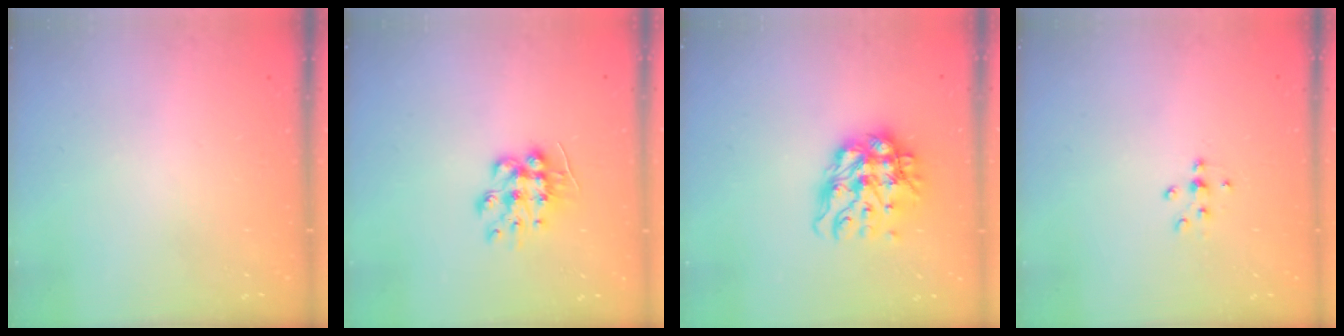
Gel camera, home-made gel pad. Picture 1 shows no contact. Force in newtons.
{"total": 10.0, "press": 10.0, "slide": 0.4}
{"total": 15.5, "press": 15.4, "slide": 1.5}
{"total": 3.9, "press": 3.7, "slide": 1.1}